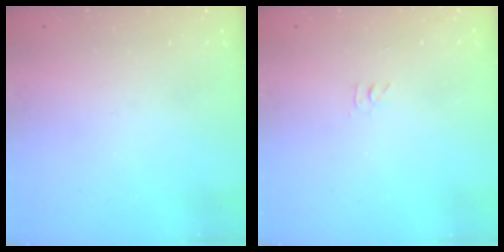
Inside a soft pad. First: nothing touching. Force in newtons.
{"total": 2.8, "press": 2.8, "slide": 0.4}